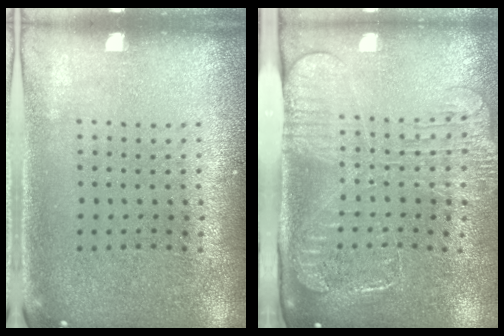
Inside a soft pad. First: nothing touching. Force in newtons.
{"total": 2.6, "press": 2.0, "slide": 1.6}